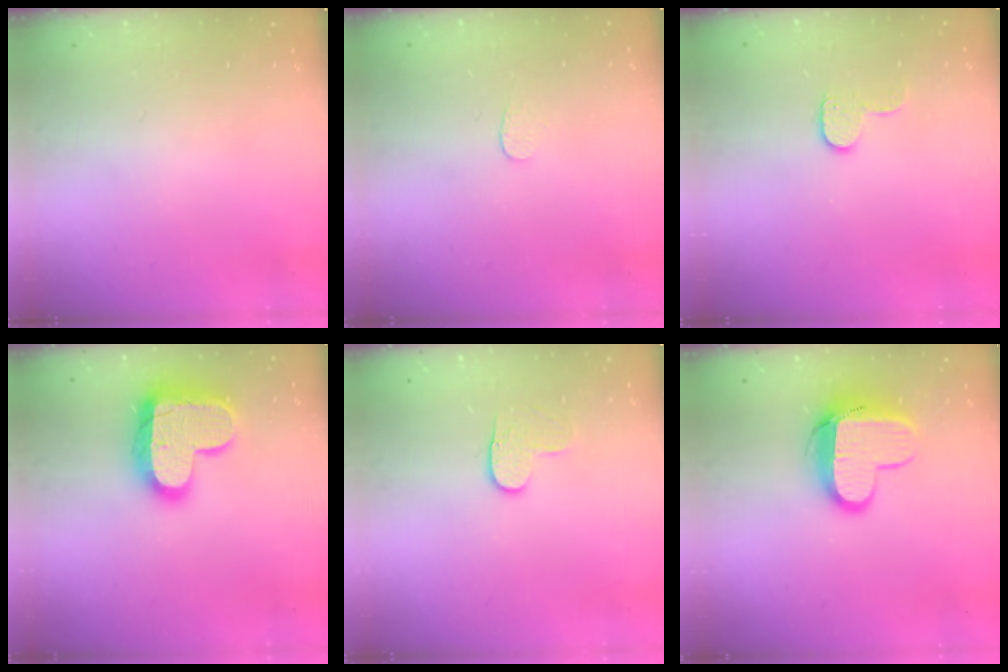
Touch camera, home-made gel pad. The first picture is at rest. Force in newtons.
{"total": 3.0, "press": 3.0, "slide": 0.2}
{"total": 7.4, "press": 7.4, "slide": 0.4}
{"total": 17.7, "press": 17.7, "slide": 1.2}
{"total": 3.8, "press": 3.8, "slide": 0.4}
{"total": 11.2, "press": 11.2, "slide": 1.1}